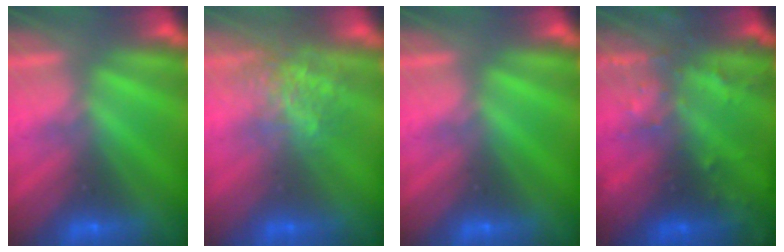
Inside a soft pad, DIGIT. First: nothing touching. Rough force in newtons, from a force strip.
{"total": 3.3}
{"total": 0.0}
{"total": 6.9}